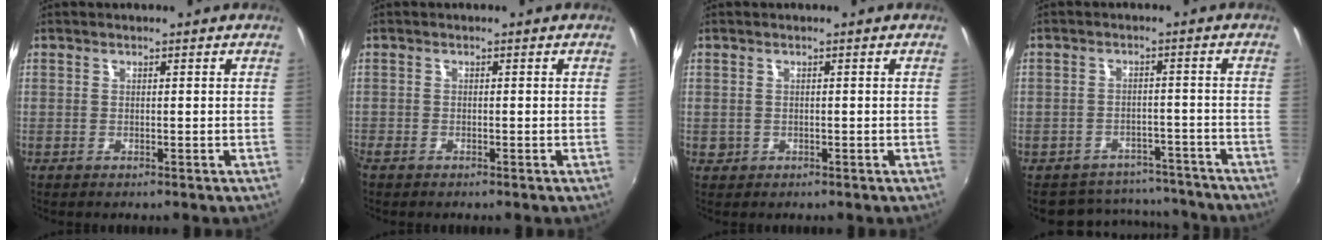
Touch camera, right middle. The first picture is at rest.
{"total": 2.1, "force": [-1.4, 1.2, 1.0], "torque": [-0.021, -0.006, -0.026]}
{"total": 2.4, "force": [-0.2, 2.2, 0.9], "torque": [-0.014, 0.000, 0.000]}
{"total": 11.2, "force": [-9.2, 6.0, 1.9], "torque": [-0.047, 0.035, -0.110]}